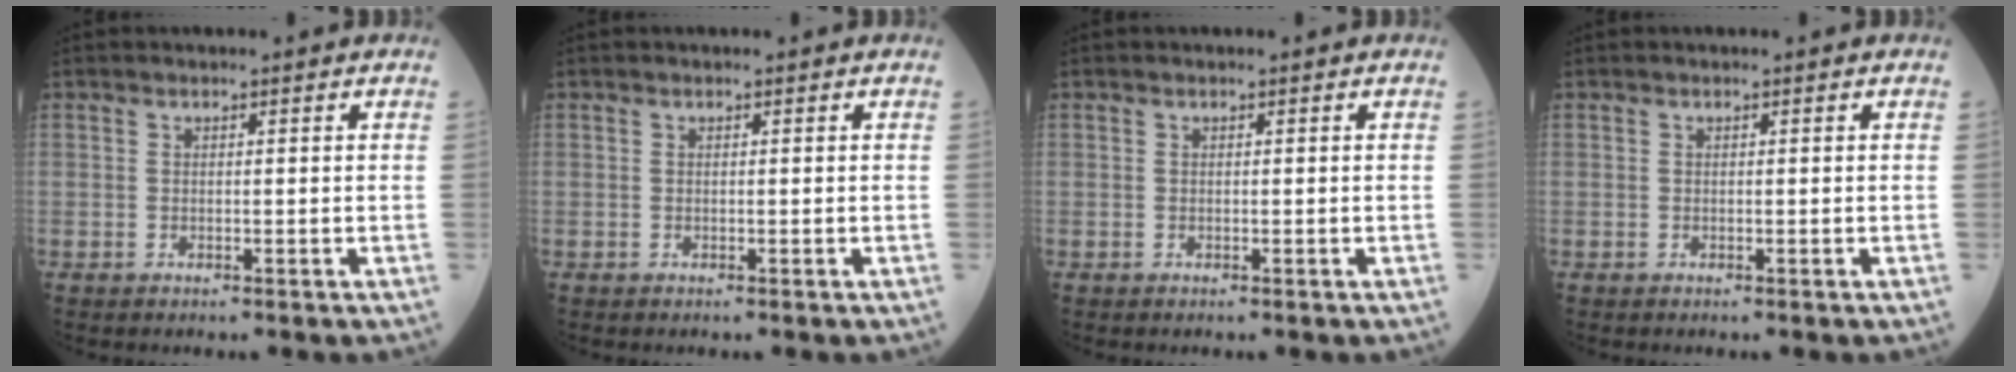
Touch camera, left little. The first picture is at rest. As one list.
[{"total": 0.0}, {"total": 0.0}, {"total": 0.0}]